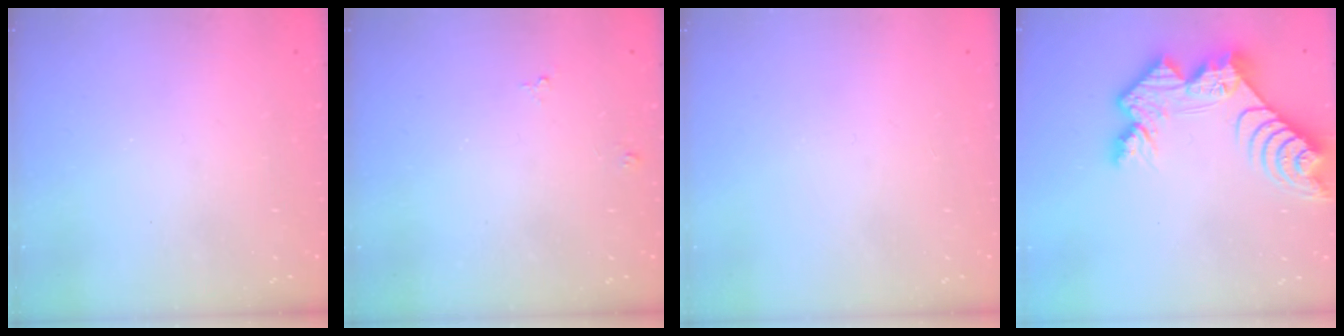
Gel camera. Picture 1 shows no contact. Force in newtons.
{"total": 4.1, "press": 4.1, "slide": 0.4}
{"total": 0.0}
{"total": 13.9, "press": 13.9, "slide": 1.0}